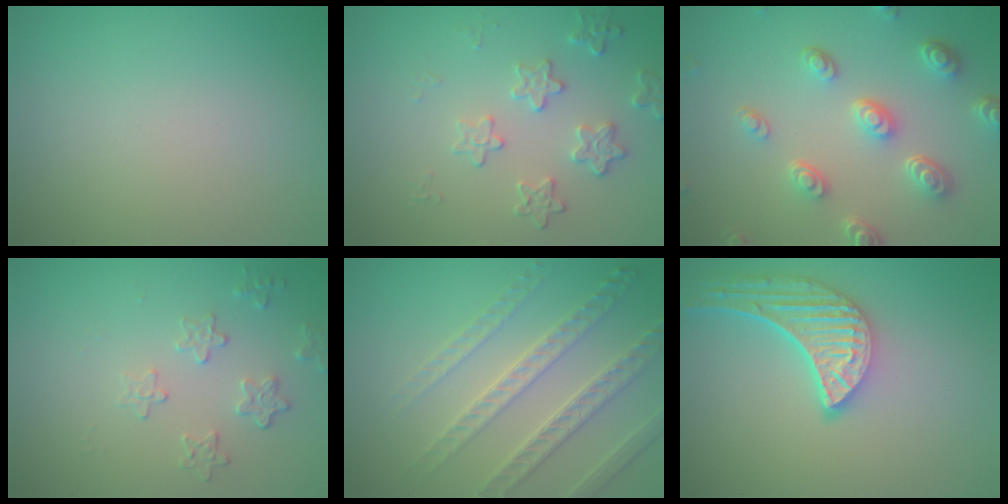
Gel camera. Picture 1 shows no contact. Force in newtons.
{"total": 2.6, "press": 2.0, "slide": 1.7}
{"total": 5.1, "press": 3.8, "slide": 3.4}
{"total": 1.9, "press": 1.3, "slide": 1.4}
{"total": 4.1, "press": 3.8, "slide": 1.5}
{"total": 5.3, "press": 4.1, "slide": 3.3}